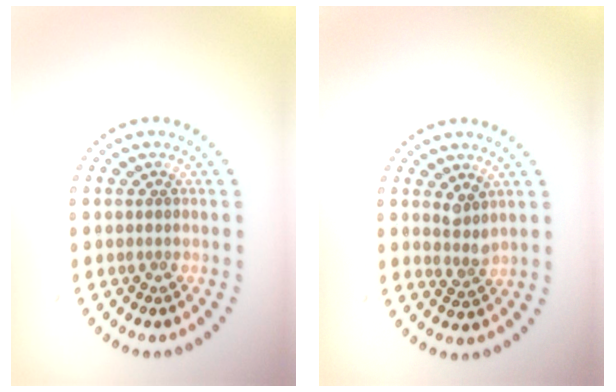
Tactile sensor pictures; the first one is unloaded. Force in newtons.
{"total": 1.8, "press": 1.3, "slide": 1.3}